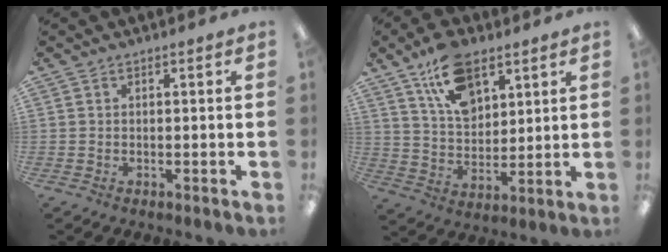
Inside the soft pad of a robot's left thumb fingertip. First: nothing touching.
{"total": 14.2, "force": [8.9, 7.9, 7.7], "torque": [-0.132, -0.032, 0.165]}